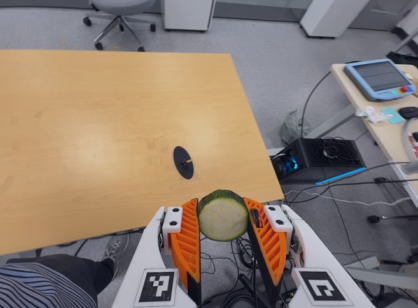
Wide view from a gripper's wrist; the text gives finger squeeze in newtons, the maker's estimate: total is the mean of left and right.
{"total": 11.6, "left": 12.1, "right": 11.0}